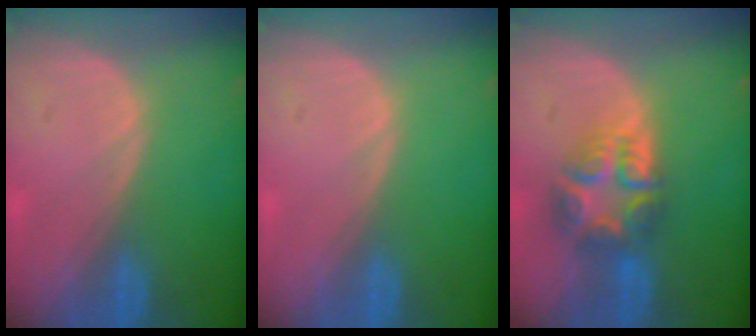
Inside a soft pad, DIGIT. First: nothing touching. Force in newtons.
{"total": 0.0}
{"total": 7.7, "press": 6.8, "slide": 3.6}